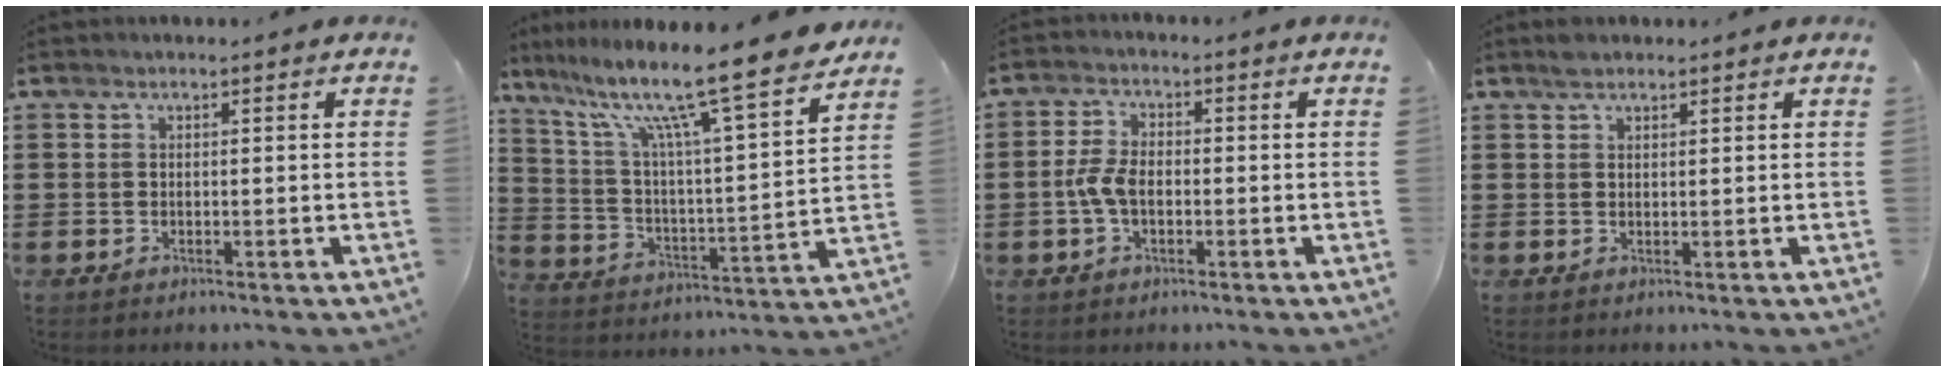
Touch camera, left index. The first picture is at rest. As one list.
[{"total": 13.2, "force": [10.7, 0.1, 7.8], "torque": [-0.172, -0.076, 0.170]}, {"total": 4.5, "force": [-1.0, 2.4, 3.7], "torque": [-0.093, -0.001, -0.025]}, {"total": 1.7, "force": [1.5, 0.6, 0.6], "torque": [-0.014, 0.002, 0.028]}]